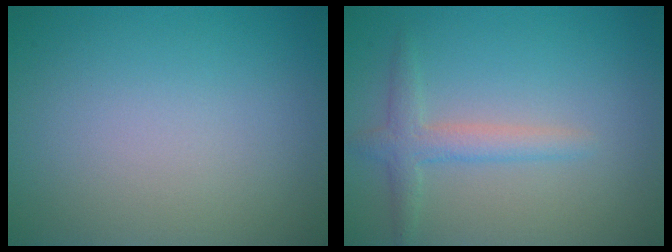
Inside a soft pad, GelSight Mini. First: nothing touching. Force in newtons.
{"total": 2.4, "press": 2.4, "slide": 0.1}